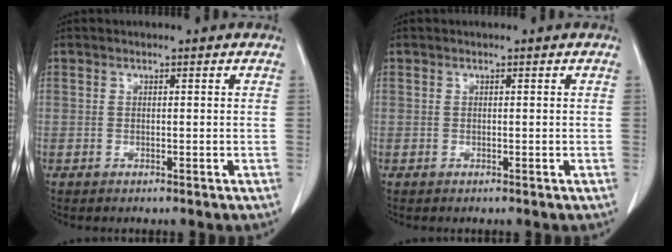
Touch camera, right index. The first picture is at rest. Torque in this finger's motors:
{"motor_torque": [-0.05, 0.03, 0.01, 0.00]}